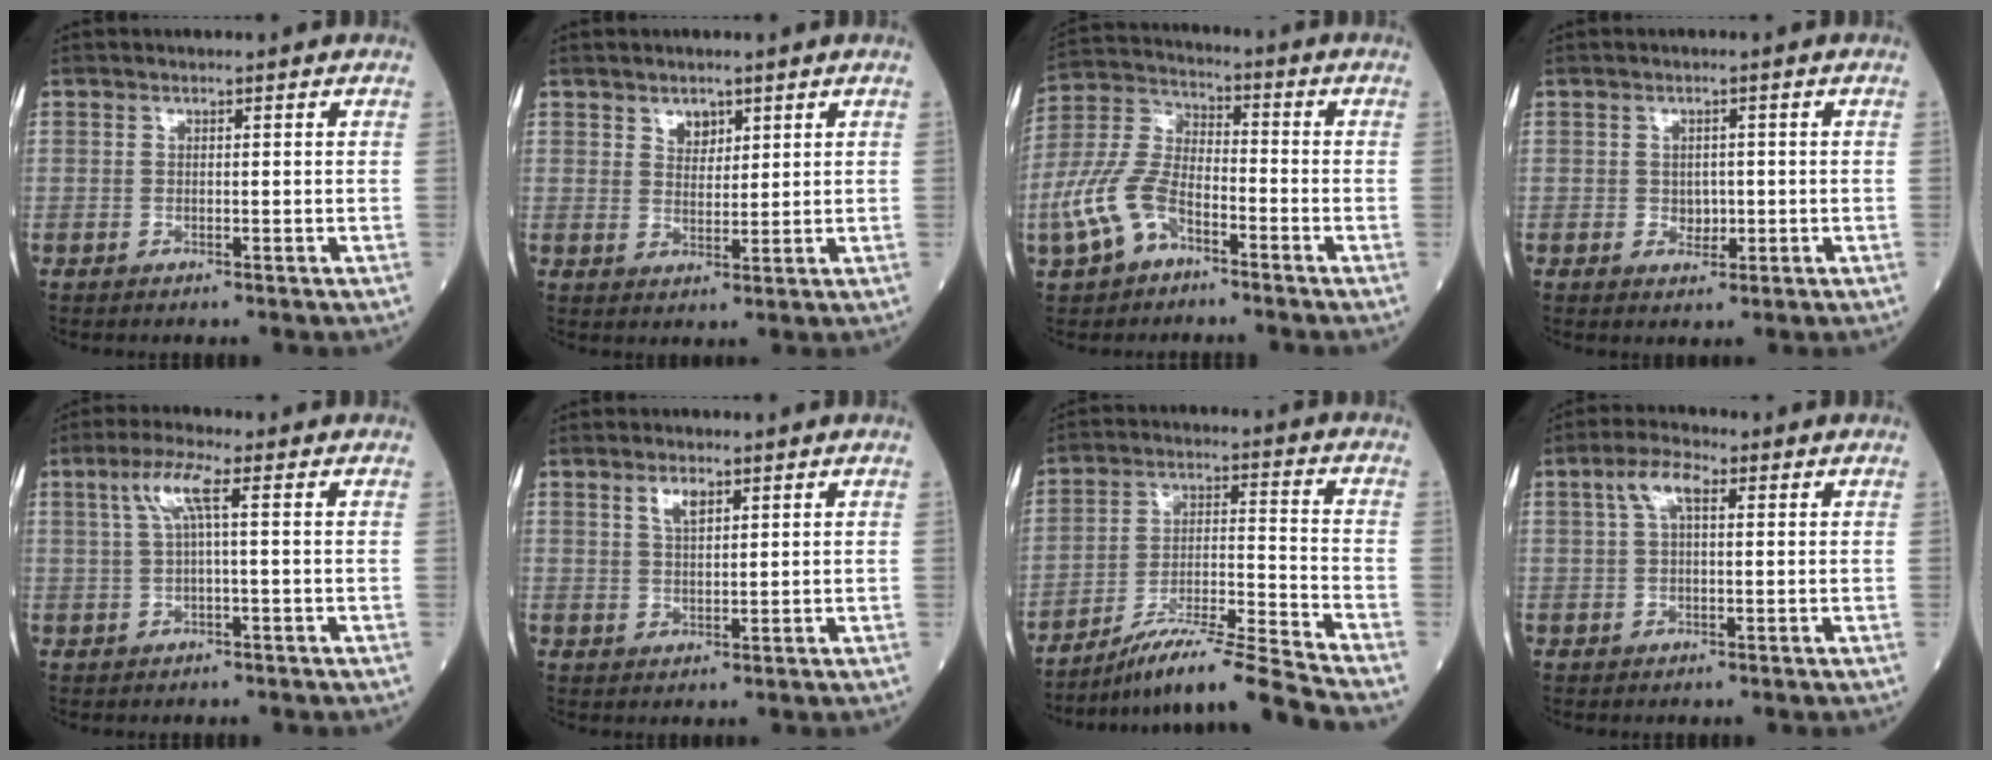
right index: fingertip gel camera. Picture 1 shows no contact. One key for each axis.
{"total": 2.9, "fx": 1.9, "fy": 1.8, "fz": 1.3, "tx": -0.020, "ty": 0.000, "tz": 0.035}
{"total": 10.7, "fx": -5.2, "fy": 5.7, "fz": 7.4, "tx": -0.186, "ty": 0.012, "tz": -0.105}
{"total": 2.1, "fx": -0.3, "fy": 1.6, "fz": 1.2, "tx": -0.014, "ty": 0.003, "tz": -0.002}
{"total": 4.5, "fx": 1.2, "fy": 0.1, "fz": 4.3, "tx": -0.095, "ty": 0.019, "tz": 0.028}
{"total": 3.1, "fx": 1.7, "fy": 1.2, "fz": 2.2, "tx": -0.044, "ty": 0.003, "tz": 0.034}
{"total": 13.3, "fx": -11.9, "fy": -2.6, "fz": 5.4, "tx": -0.085, "ty": 0.011, "tz": -0.207}
{"total": 4.6, "fx": 1.6, "fy": 1.6, "fz": 4.0, "tx": -0.086, "ty": 0.021, "tz": 0.031}